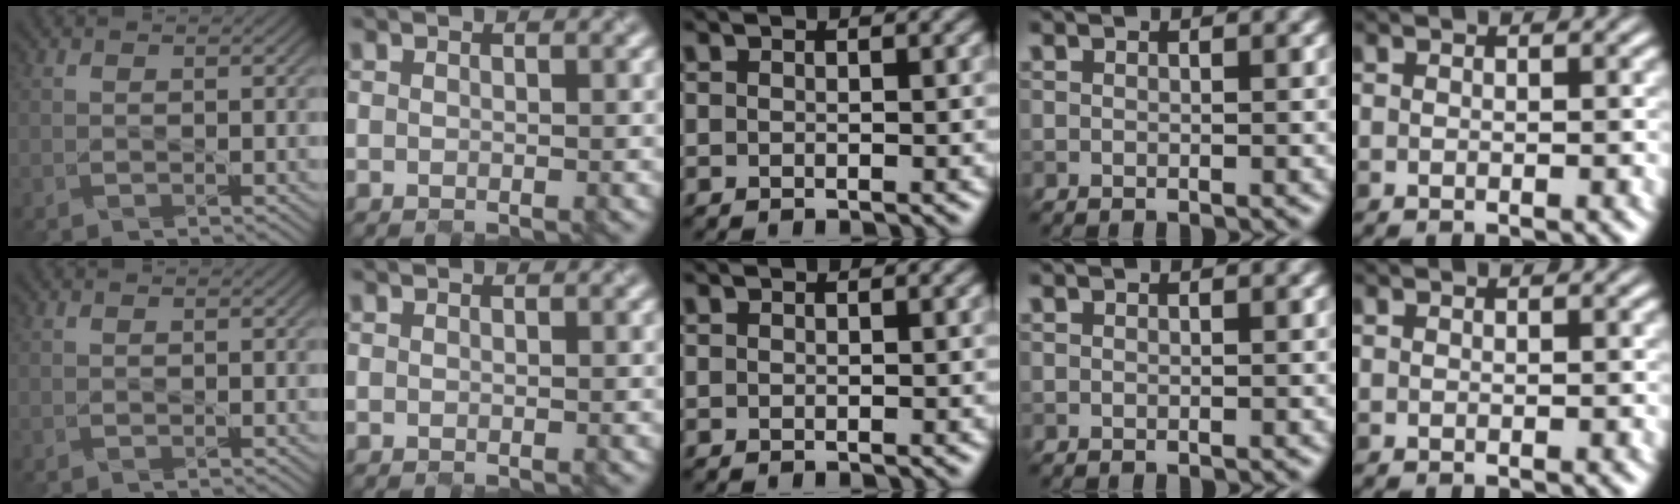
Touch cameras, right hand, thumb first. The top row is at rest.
{}